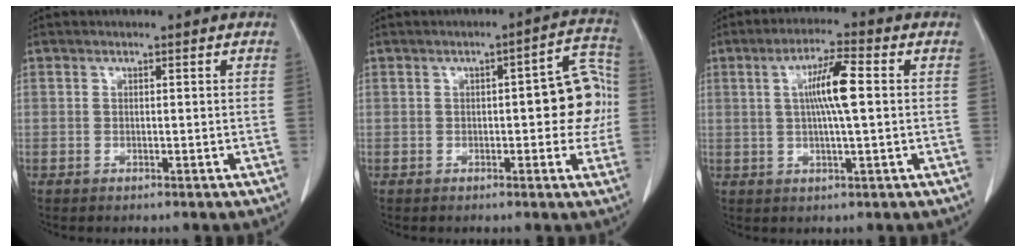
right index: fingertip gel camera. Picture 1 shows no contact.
{"total": 8.9, "force": [-0.2, 2.8, 8.5], "torque": [-0.092, 0.031, -0.003]}
{"total": 7.2, "force": [1.0, 0.3, 7.1], "torque": [-0.132, 0.004, 0.014]}